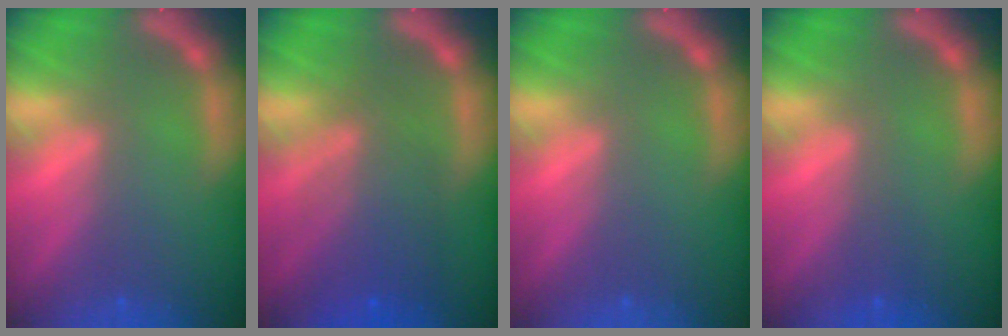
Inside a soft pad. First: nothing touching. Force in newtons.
{"total": 6.5}
{"total": 0.0}
{"total": 1.0}